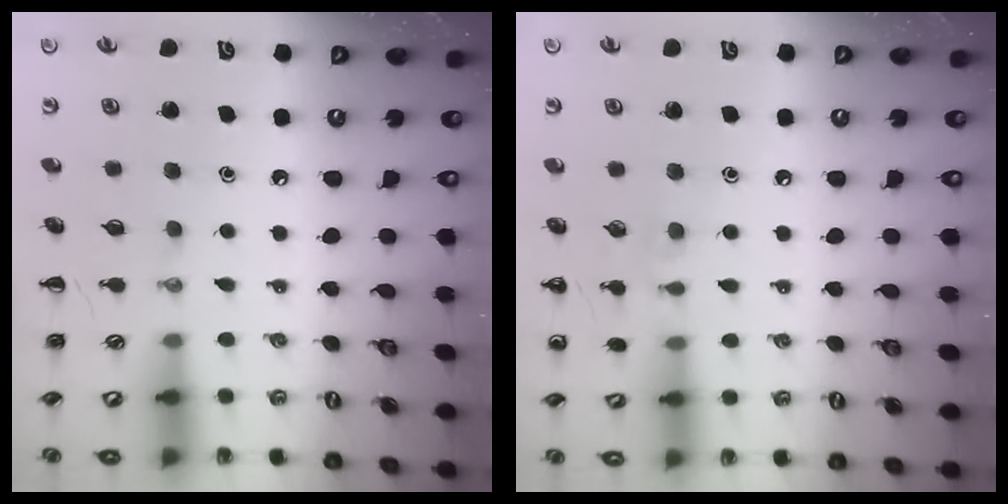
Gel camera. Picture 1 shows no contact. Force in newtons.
{"total": 6.6, "press": 6.3, "slide": 1.9}